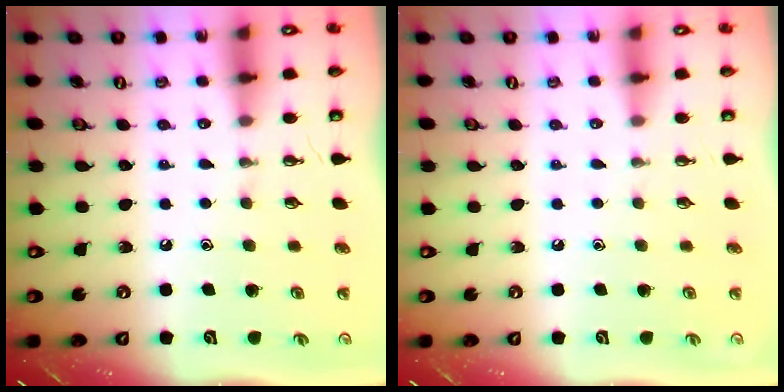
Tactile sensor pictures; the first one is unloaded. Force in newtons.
{"total": 0.0}